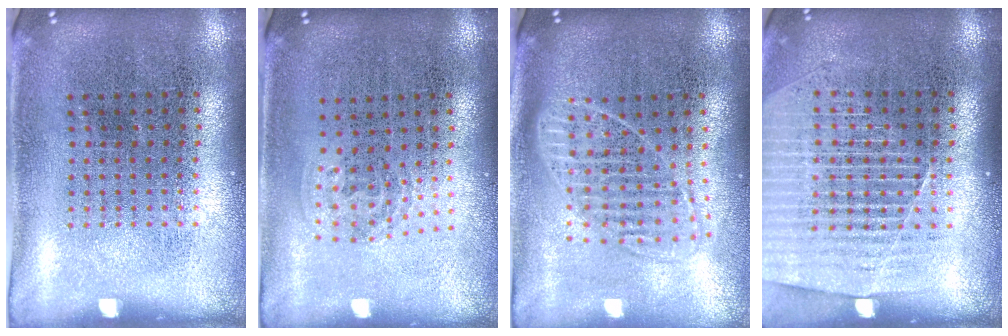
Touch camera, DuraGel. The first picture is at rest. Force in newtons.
{"total": 1.0, "press": 0.6, "slide": 0.7}
{"total": 1.7, "press": 1.4, "slide": 1.0}
{"total": 1.5, "press": 1.4, "slide": 0.5}